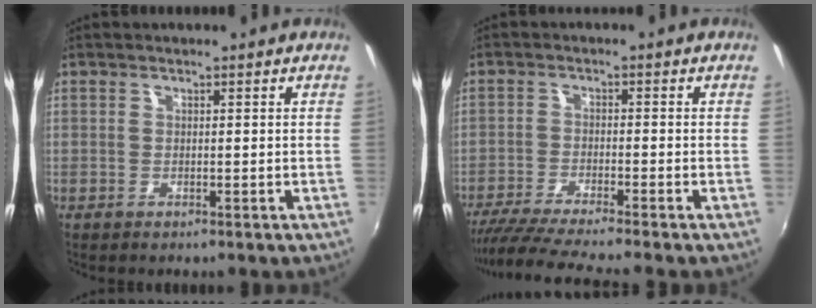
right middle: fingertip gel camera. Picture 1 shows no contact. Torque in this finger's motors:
{"motor_torque": [0.53, -0.64, 0.08, 0.06]}